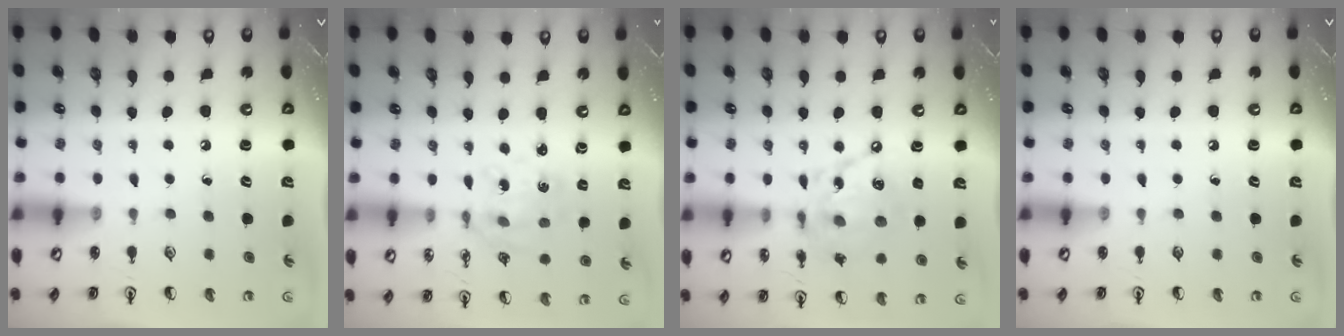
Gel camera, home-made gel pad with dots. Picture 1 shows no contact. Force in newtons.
{"total": 2.9, "press": 2.7, "slide": 1.0}
{"total": 13.4, "press": 13.4, "slide": 1.0}
{"total": 0.0}